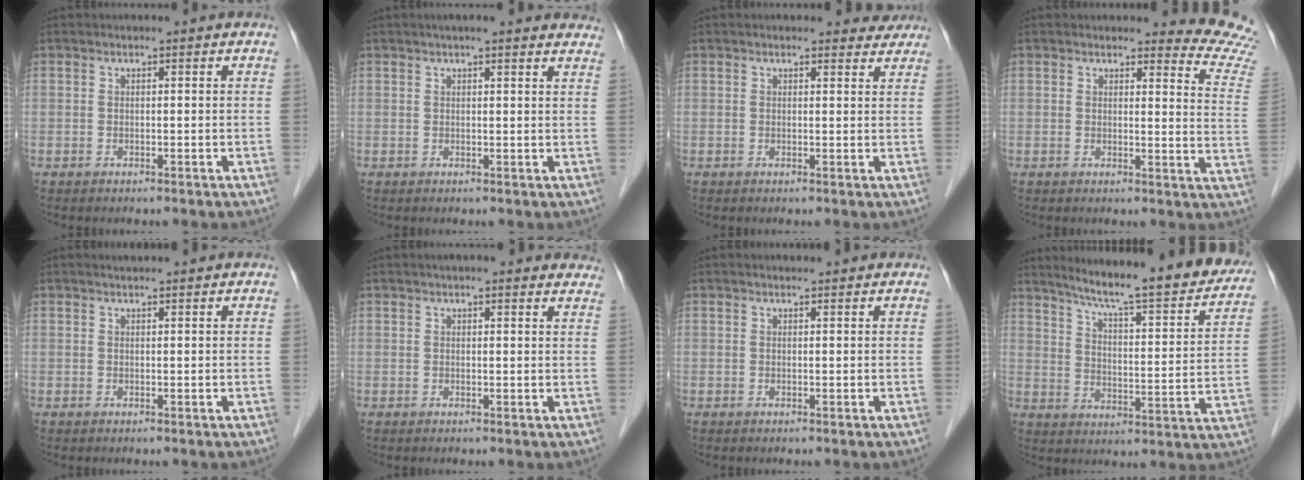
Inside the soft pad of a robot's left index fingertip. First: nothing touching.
{"total": 10.0, "force": [8.8, 1.4, 4.6], "torque": [-0.044, 0.016, 0.088]}
{"total": 2.8, "force": [2.7, 1.0, 0.0], "torque": [0.004, -0.005, 0.016]}
{"total": 9.0, "force": [9.0, -0.1, 0.0], "torque": [0.015, -0.106, 0.066]}
{"total": 2.4, "force": [2.2, 0.2, 1.0], "torque": [-0.012, 0.021, 0.031]}
{"total": 9.9, "force": [8.8, 1.9, 4.0], "torque": [-0.031, 0.015, 0.087]}
{"total": 1.6, "force": [1.5, 0.3, 0.4], "torque": [-0.012, 0.009, 0.021]}
{"total": 23.3, "force": [19.3, 2.8, 12.7], "torque": [-0.168, -0.034, 0.241]}